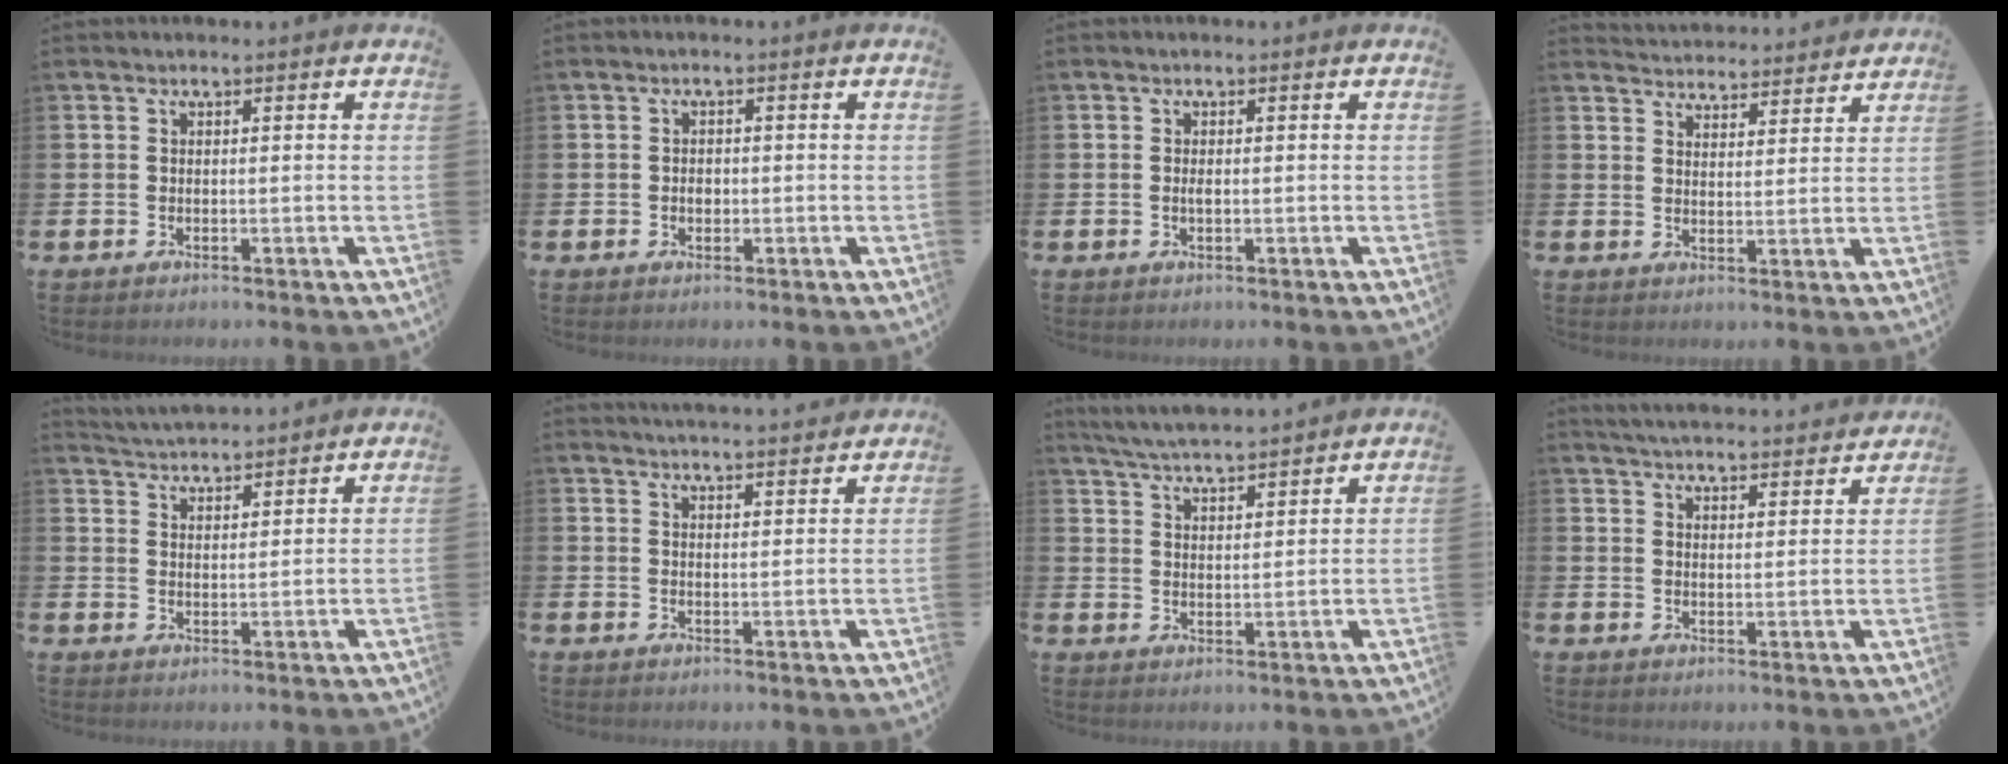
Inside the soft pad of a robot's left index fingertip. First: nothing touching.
{"total": 1.3, "force": [-0.1, 1.0, 0.8], "torque": [-0.005, 0.003, -0.006]}
{"total": 0.7, "force": [0.0, 0.2, 0.6], "torque": [-0.010, -0.001, -0.001]}
{"total": 4.3, "force": [4.3, 0.4, -0.4], "torque": [-0.001, -0.032, 0.075]}
{"total": 4.1, "force": [4.1, 0.2, -0.3], "torque": [-0.001, -0.025, 0.073]}
{"total": 3.6, "force": [3.6, -0.4, -0.1], "torque": [-0.003, -0.023, 0.064]}
{"total": 5.0, "force": [4.9, -0.1, 0.5], "torque": [-0.028, -0.028, 0.088]}
{"total": 4.8, "force": [4.8, 0.1, 0.3], "torque": [-0.014, -0.036, 0.084]}